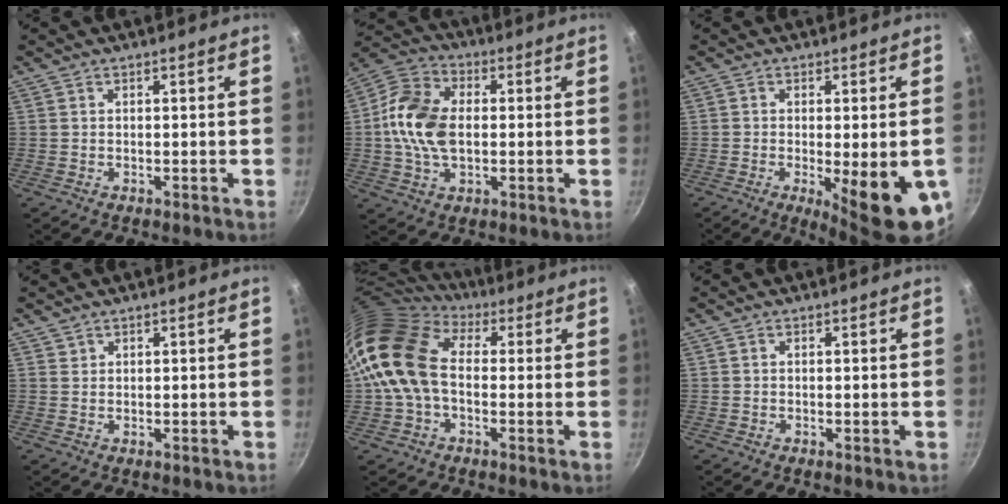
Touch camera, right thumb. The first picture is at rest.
{"total": 13.7, "force": [0.0, 9.1, 10.3], "torque": [-0.178, 0.020, -0.017]}
{"total": 14.1, "force": [-4.2, 3.8, 12.9], "torque": [-0.154, -0.011, -0.047]}
{"total": 0.8, "force": [0.6, 0.5, 0.0], "torque": [0.007, 0.002, 0.012]}
{"total": 14.8, "force": [0.8, 10.4, 10.5], "torque": [-0.178, 0.028, -0.004]}
{"total": 0.5, "force": [-0.1, 0.1, 0.5], "torque": [-0.008, 0.000, -0.004]}